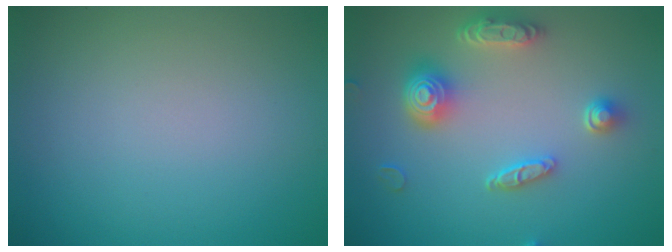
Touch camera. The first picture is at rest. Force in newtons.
{"total": 4.8, "press": 4.0, "slide": 2.8}